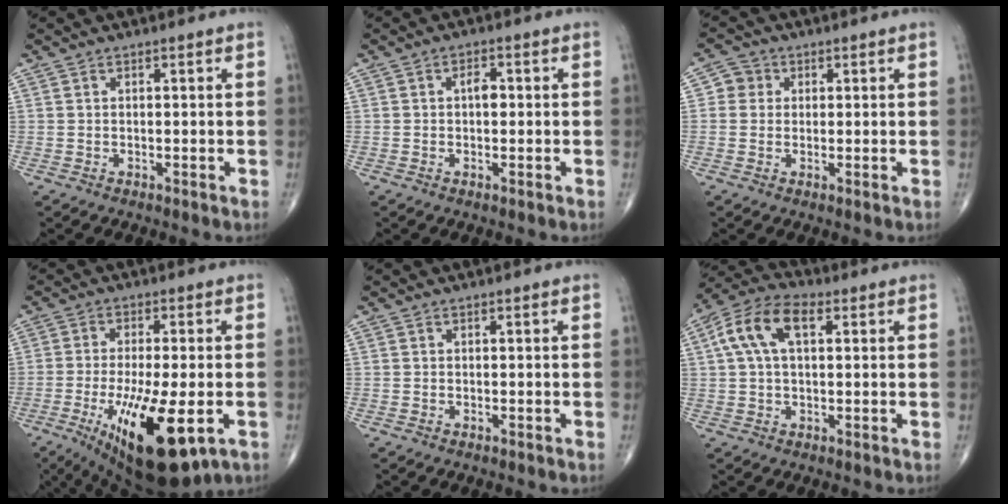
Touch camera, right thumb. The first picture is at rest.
{"total": 2.4, "force": [0.1, 1.4, 2.0], "torque": [-0.023, 0.005, -0.001]}
{"total": 3.3, "force": [0.5, 3.2, 0.7], "torque": [0.010, 0.004, 0.001]}
{"total": 18.0, "force": [-6.0, 5.8, 16.0], "torque": [-0.270, -0.019, -0.080]}
{"total": 0.0}
{"total": 10.2, "force": [2.7, 5.5, 8.2], "torque": [-0.167, 0.031, 0.045]}